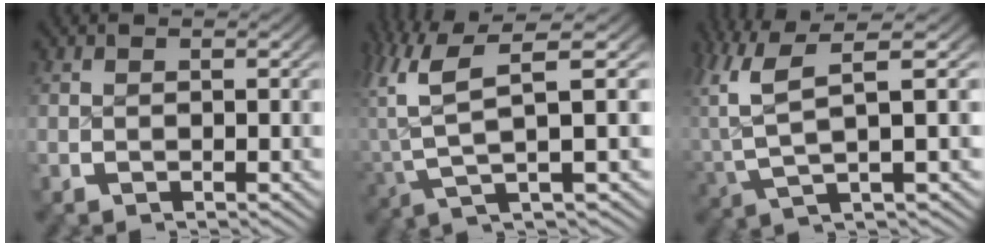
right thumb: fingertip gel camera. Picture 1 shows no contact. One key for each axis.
{"total": 6.2, "fx": 0.6, "fy": 2.6, "fz": 5.6, "tx": -0.117, "ty": -0.014, "tz": 0.012}
{"total": 5.8, "fx": 1.0, "fy": 2.8, "fz": 5.0, "tx": -0.108, "ty": -0.012, "tz": 0.019}